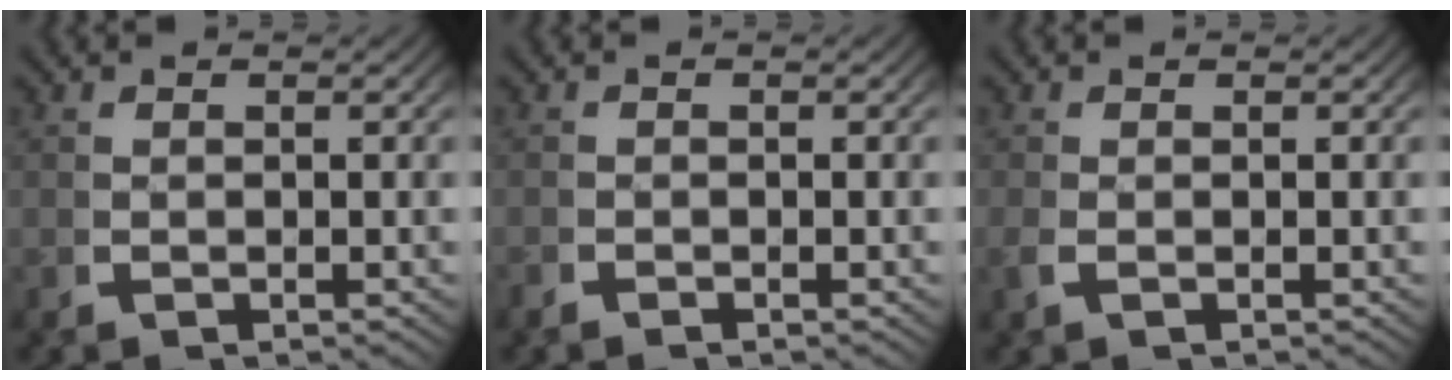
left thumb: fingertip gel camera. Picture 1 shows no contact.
{"total": 0.5, "force": [-0.5, 0.0, -0.1], "torque": [0.006, -0.004, -0.012]}
{"total": 0.6, "force": [-0.1, 0.2, 0.6], "torque": [-0.021, -0.002, 0.001]}